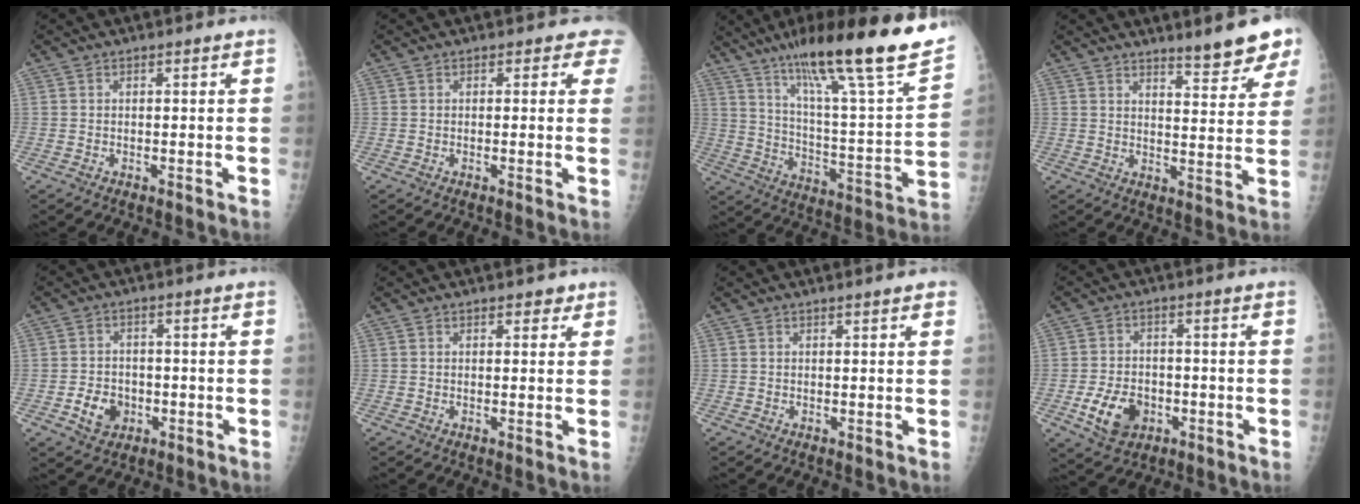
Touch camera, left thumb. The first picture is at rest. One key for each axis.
{"total": 2.3, "fx": 1.5, "fy": 1.5, "fz": 0.9, "tx": 0.016, "ty": -0.005, "tz": 0.000}
{"total": 27.4, "fx": 18.9, "fy": 3.0, "fz": 19.6, "tx": -0.288, "ty": -0.068, "tz": 0.297}
{"total": 8.3, "fx": 6.5, "fy": 1.6, "fz": 4.9, "tx": -0.044, "ty": -0.047, "tz": 0.089}
{"total": 5.6, "fx": -1.9, "fy": 4.5, "fz": 2.8, "tx": -0.031, "ty": 0.011, "tz": -0.028}
{"total": 1.9, "fx": 1.3, "fy": 1.1, "fz": 0.9, "tx": 0.004, "ty": -0.004, "tz": 0.012}
{"total": 1.7, "fx": 1.2, "fy": 0.2, "fz": 1.1, "tx": -0.011, "ty": 0.001, "tz": 0.012}
{"total": 8.4, "fx": -3.0, "fy": 6.0, "fz": 5.1, "tx": -0.076, "ty": 0.010, "tz": -0.046}